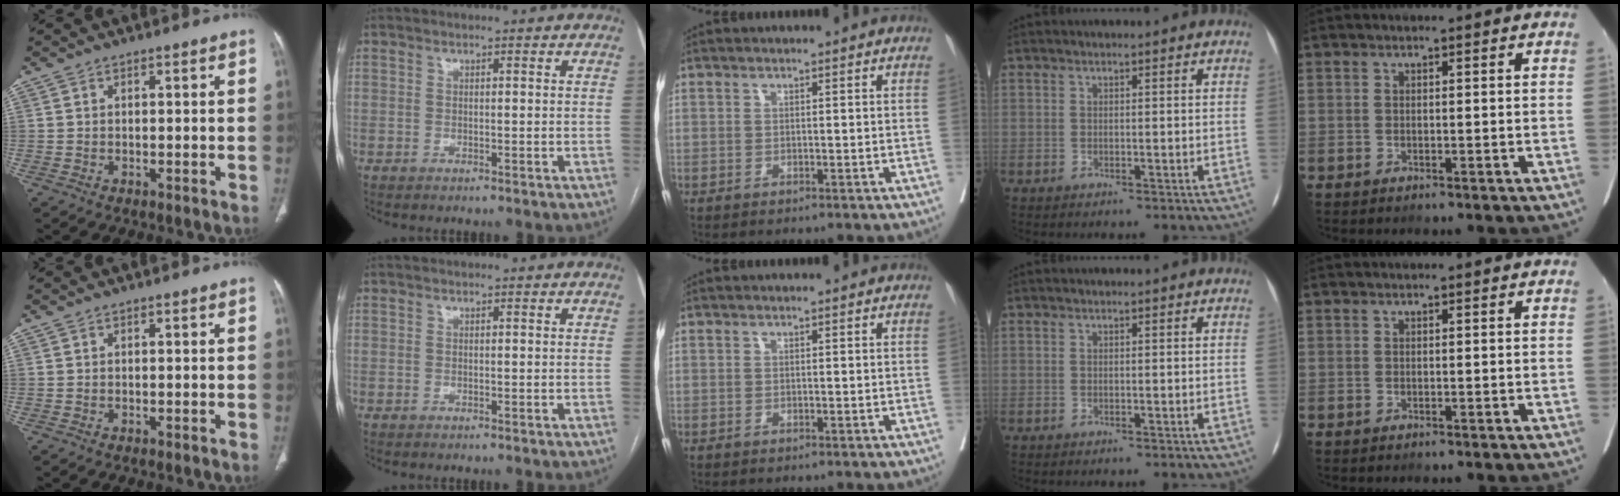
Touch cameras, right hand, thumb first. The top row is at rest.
{}